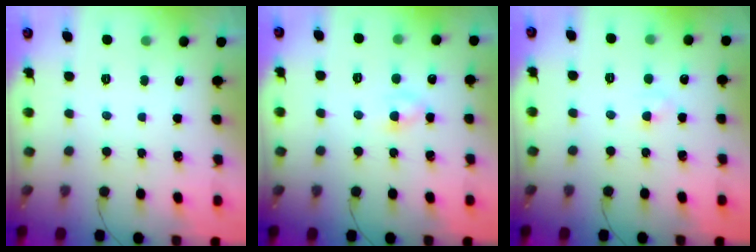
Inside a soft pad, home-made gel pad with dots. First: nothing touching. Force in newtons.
{"total": 2.4, "press": 2.2, "slide": 1.0}
{"total": 2.4, "press": 2.3, "slide": 0.8}